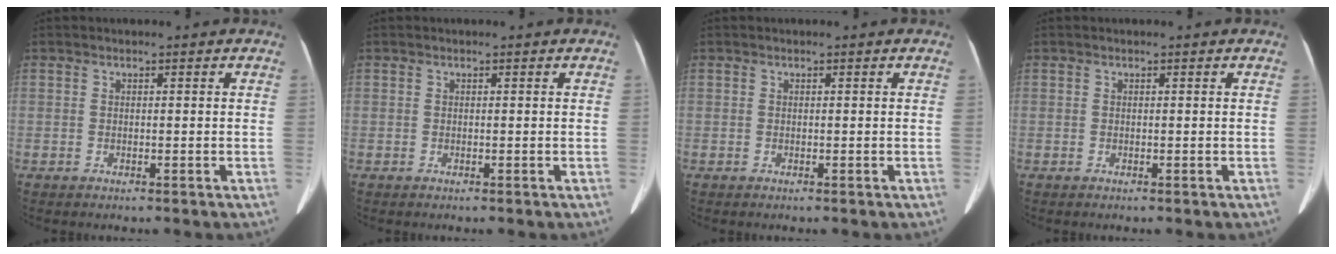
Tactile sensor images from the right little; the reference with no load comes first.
{"total": 0.0}
{"total": 0.0}
{"total": 0.0}